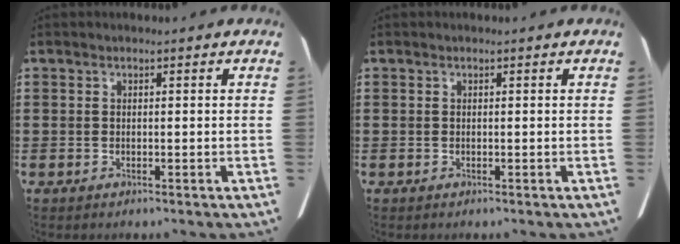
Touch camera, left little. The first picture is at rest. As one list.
[{"total": 0.0}]